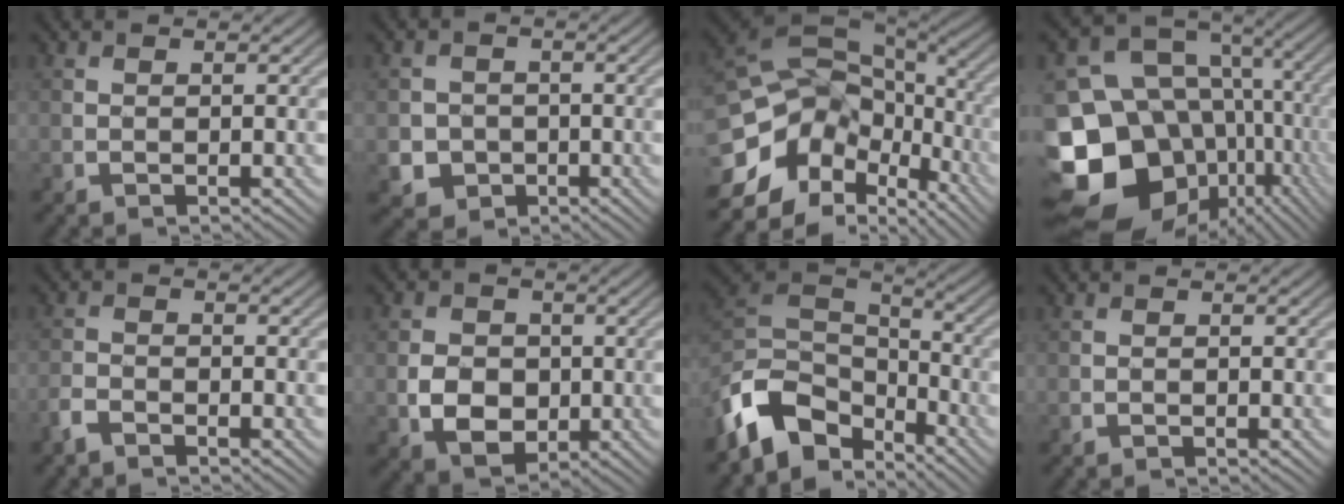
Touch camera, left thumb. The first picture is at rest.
{"total": 4.2, "force": [-1.3, 3.9, 0.9], "torque": [-0.022, -0.013, -0.039]}
{"total": 17.2, "force": [-5.8, 11.9, 11.0], "torque": [-0.246, -0.030, -0.053]}
{"total": 21.5, "force": [-6.4, 17.5, 10.8], "torque": [-0.266, -0.024, -0.081]}
{"total": 2.6, "force": [-2.2, 0.8, 1.1], "torque": [-0.027, -0.005, -0.053]}
{"total": 5.6, "force": [-1.0, 4.5, 3.1], "torque": [-0.064, -0.008, -0.023]}
{"total": 11.2, "force": [-7.0, 6.8, 5.5], "torque": [-0.135, -0.003, -0.144]}
{"total": 0.5, "force": [-0.5, 0.1, 0.1], "torque": [-0.002, -0.004, -0.008]}